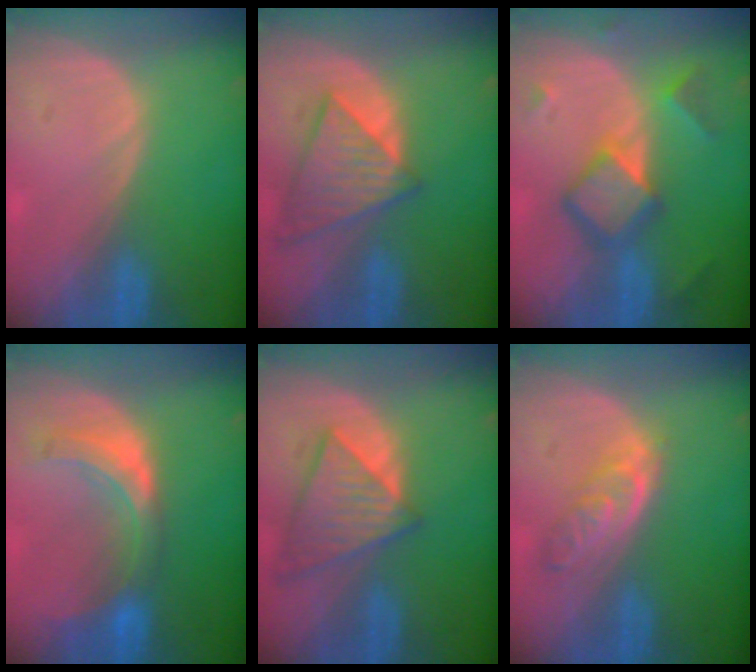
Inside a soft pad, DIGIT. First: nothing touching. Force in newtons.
{"total": 8.3, "press": 7.3, "slide": 3.9}
{"total": 7.1, "press": 7.1, "slide": 0.5}
{"total": 7.7, "press": 6.9, "slide": 3.5}
{"total": 8.0, "press": 7.2, "slide": 3.6}
{"total": 4.7, "press": 4.7, "slide": 0.7}